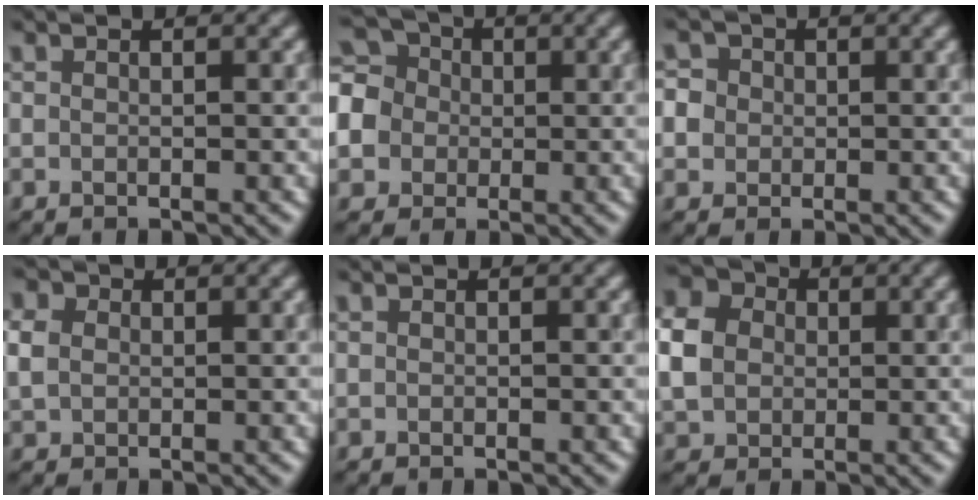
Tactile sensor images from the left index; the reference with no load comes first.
{"total": 8.4, "force": [-0.5, 7.6, 3.4], "torque": [-0.092, 0.027, -0.044]}
{"total": 5.2, "force": [1.6, 4.6, 2.0], "torque": [-0.035, 0.031, 0.005]}
{"total": 2.9, "force": [0.6, 2.4, 1.5], "torque": [-0.041, 0.008, 0.005]}
{"total": 0.0}
{"total": 5.7, "force": [0.4, 4.8, 3.0], "torque": [-0.087, 0.012, 0.011]}